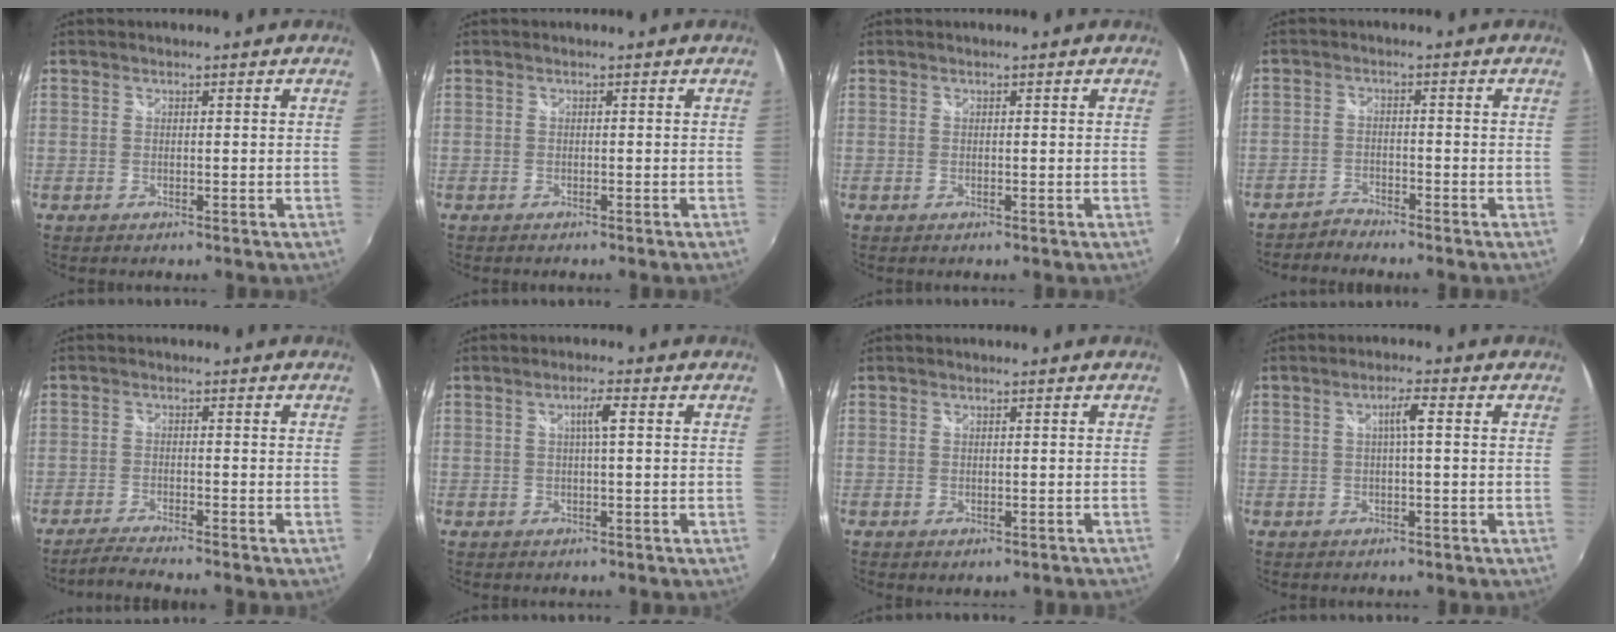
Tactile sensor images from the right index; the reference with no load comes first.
{"total": 0.0}
{"total": 0.0}
{"total": 2.0, "force": [-2.0, 0.0, -0.4], "torque": [-0.001, 0.001, -0.047]}
{"total": 3.5, "force": [-3.3, -0.8, 1.1], "torque": [-0.042, -0.008, -0.067]}
{"total": 2.6, "force": [0.5, 0.0, 2.6], "torque": [-0.048, 0.005, 0.007]}
{"total": 0.7, "force": [0.1, 0.6, 0.2], "torque": [-0.002, -0.001, 0.002]}
{"total": 2.7, "force": [0.3, 0.0, 2.7], "torque": [-0.052, 0.006, 0.005]}